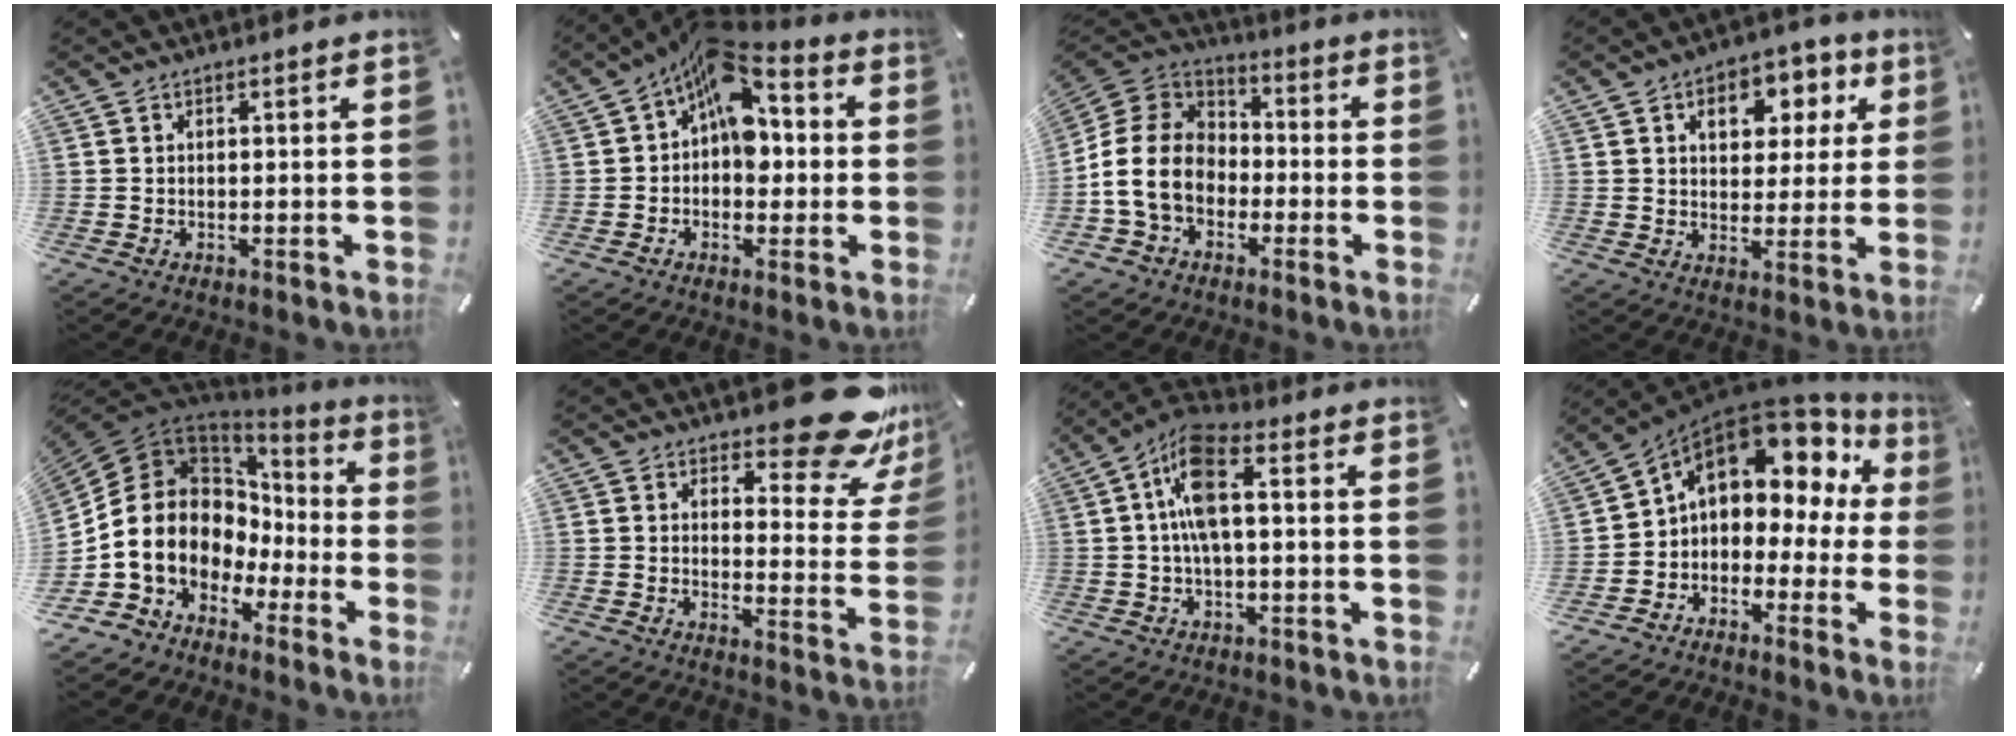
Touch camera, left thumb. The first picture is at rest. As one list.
[{"total": 11.9, "force": [3.5, 7.8, 8.3], "torque": [-0.114, -0.033, 0.063]}, {"total": 13.7, "force": [-3.4, 11.1, 7.2], "torque": [-0.178, 0.032, -0.064]}, {"total": 9.3, "force": [3.7, 7.1, 4.8], "torque": [-0.058, -0.011, 0.057]}, {"total": 13.1, "force": [-0.6, 11.4, 6.4], "torque": [-0.161, -0.030, -0.010]}, {"total": 17.5, "force": [12.5, 6.4, 10.4], "torque": [-0.127, -0.095, 0.210]}, {"total": 10.2, "force": [1.0, 4.2, 9.3], "torque": [-0.196, 0.003, 0.016]}, {"total": 10.0, "force": [5.0, 6.7, 5.4], "torque": [-0.097, -0.041, 0.085]}]